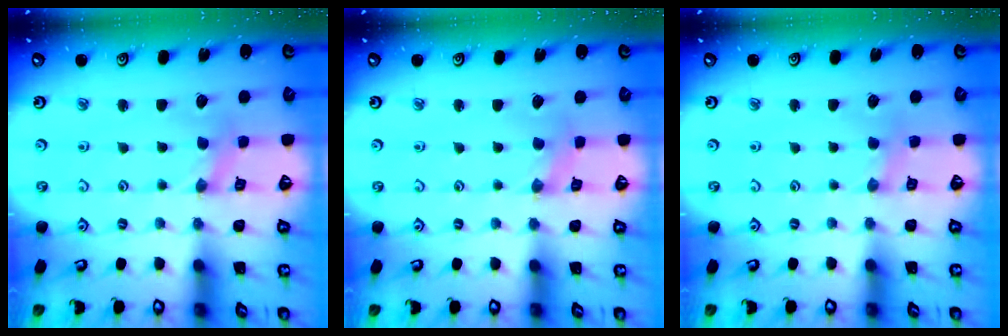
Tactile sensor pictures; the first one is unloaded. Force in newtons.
{"total": 1.4, "press": 1.3, "slide": 0.3}
{"total": 2.5, "press": 2.5, "slide": 0.3}